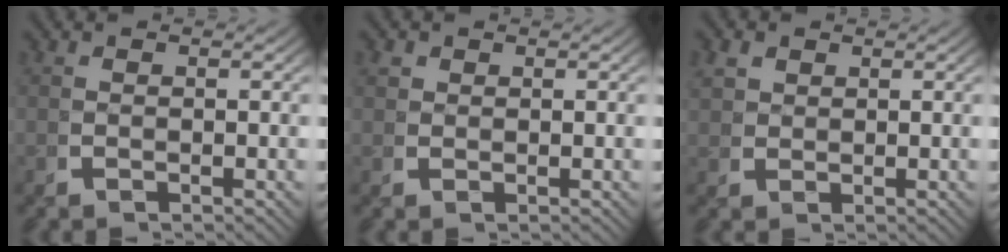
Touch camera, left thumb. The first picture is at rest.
{"total": 1.1, "force": [0.8, 0.7, 0.2], "torque": [-0.005, -0.004, 0.021]}
{"total": 1.9, "force": [1.5, 1.1, 0.6], "torque": [-0.012, -0.001, 0.035]}